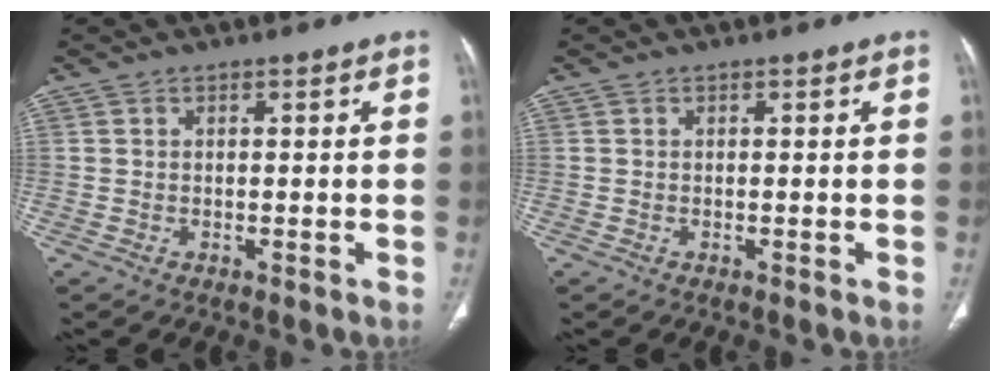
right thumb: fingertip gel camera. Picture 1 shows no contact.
{"total": 0.0}